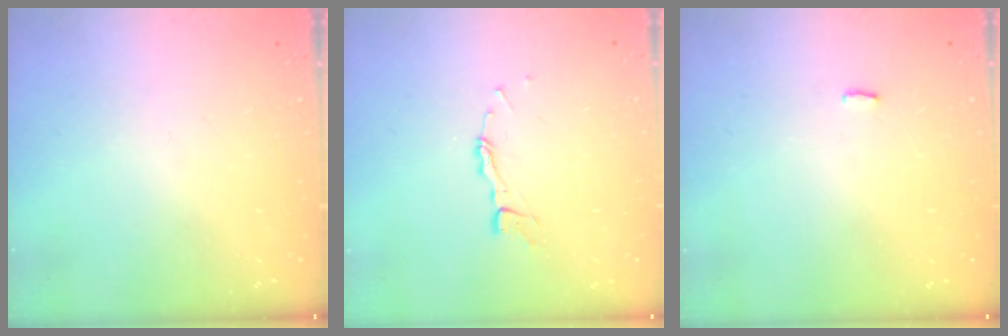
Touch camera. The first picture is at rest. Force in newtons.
{"total": 3.8, "press": 3.8, "slide": 0.4}
{"total": 2.2, "press": 2.1, "slide": 0.4}